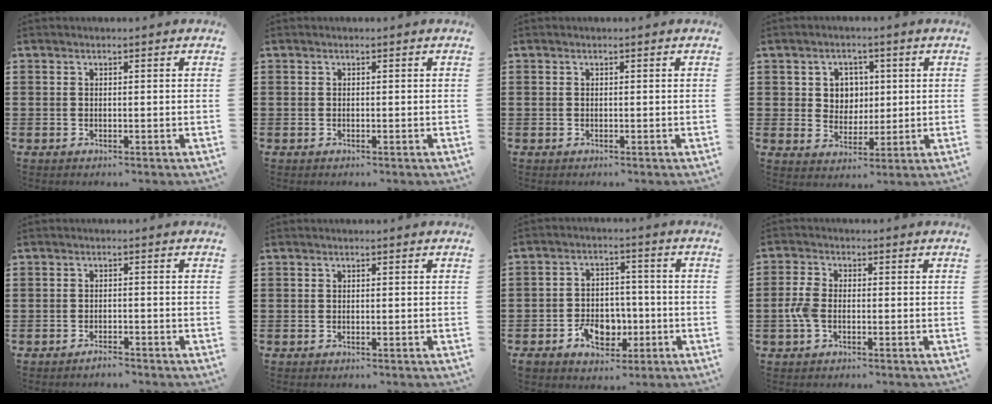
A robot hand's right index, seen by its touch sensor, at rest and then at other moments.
{"total": 0.0}
{"total": 0.0}
{"total": 4.6, "force": [1.2, 4.3, 1.2], "torque": [-0.037, 0.013, 0.018]}
{"total": 1.6, "force": [-1.6, 0.1, 0.2], "torque": [-0.008, 0.000, -0.032]}
{"total": 0.0}
{"total": 7.4, "force": [-2.9, 5.2, 4.4], "torque": [-0.073, 0.017, -0.048]}
{"total": 3.6, "force": [-1.0, 2.0, 2.9], "torque": [-0.081, -0.006, -0.024]}